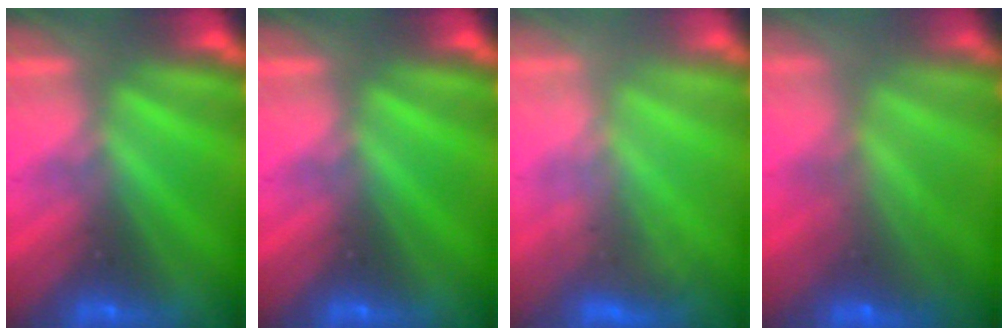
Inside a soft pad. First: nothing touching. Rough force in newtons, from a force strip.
{"total": 0.0}
{"total": 2.6}
{"total": 6.7}